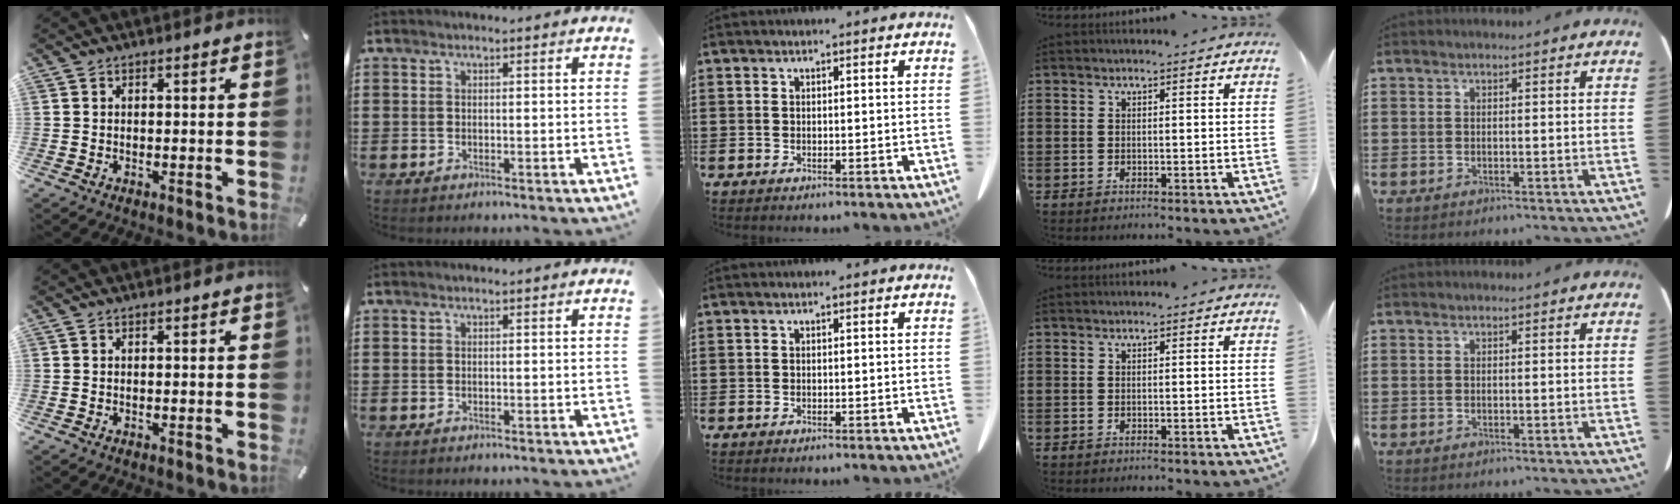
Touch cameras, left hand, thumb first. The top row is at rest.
{}